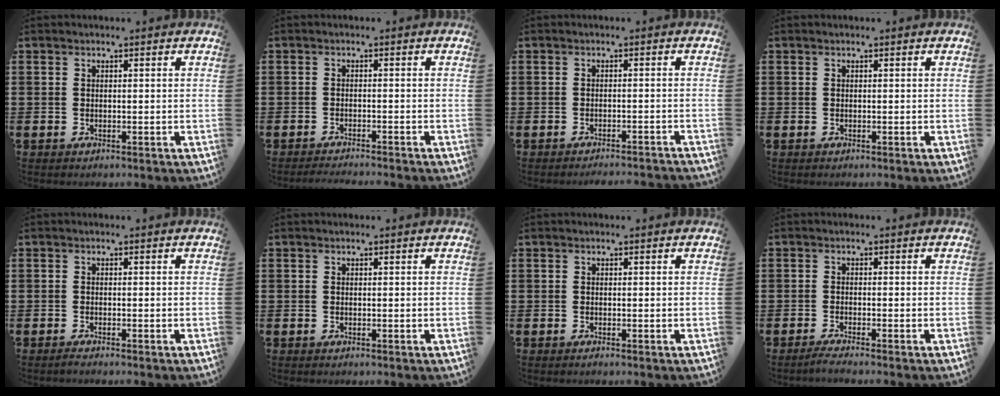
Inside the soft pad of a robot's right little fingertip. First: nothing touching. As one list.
[{"total": 1.3, "force": [-1.3, -0.2, 0.2], "torque": [-0.002, 0.001, -0.025]}, {"total": 1.3, "force": [-1.3, -0.2, 0.1], "torque": [-0.002, 0.003, -0.026]}, {"total": 0.0}, {"total": 0.6, "force": [-0.4, 0.0, 0.5], "torque": [-0.007, -0.003, -0.008]}, {"total": 0.0}, {"total": 0.0}, {"total": 1.2, "force": [-0.9, -0.1, 0.8], "torque": [-0.012, -0.001, -0.018]}]